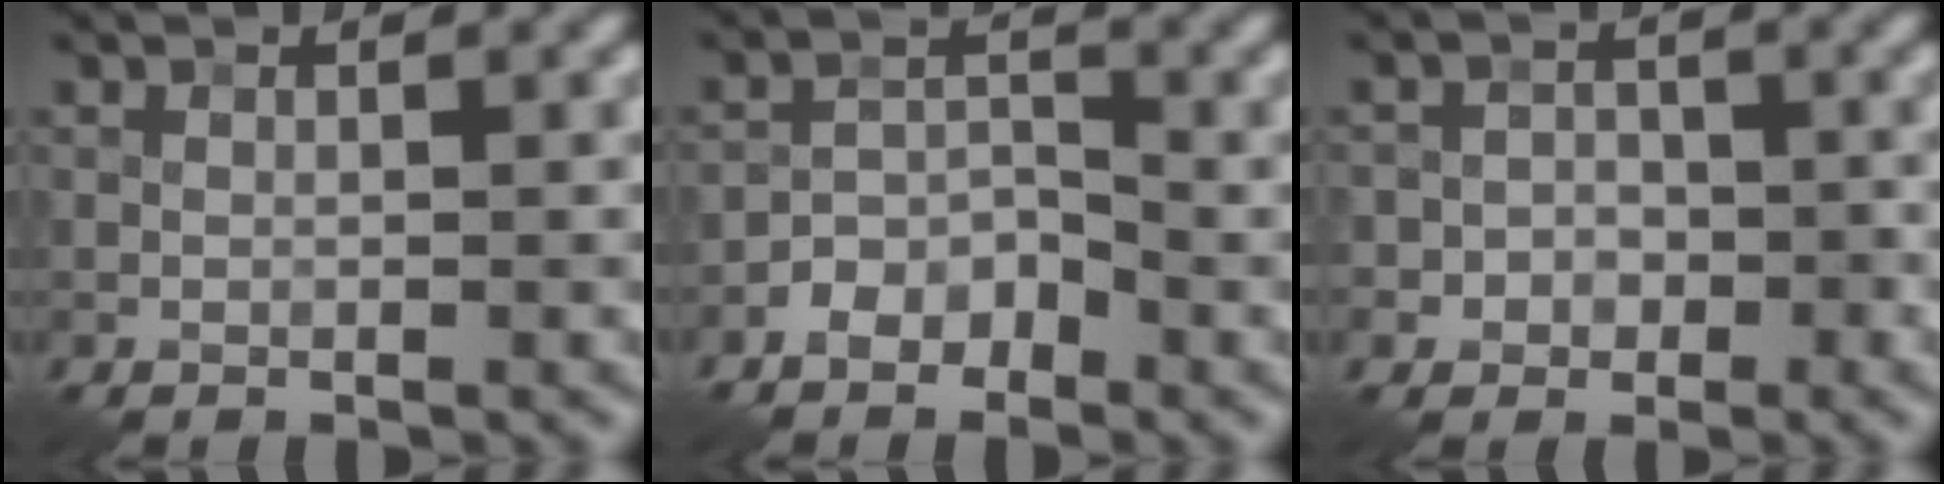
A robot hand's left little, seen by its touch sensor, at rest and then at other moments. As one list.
[{"total": 2.5, "force": [-1.9, 1.4, 0.8], "torque": [-0.011, 0.014, -0.039]}, {"total": 3.1, "force": [-1.0, 2.9, 0.7], "torque": [0.017, 0.010, -0.035]}]